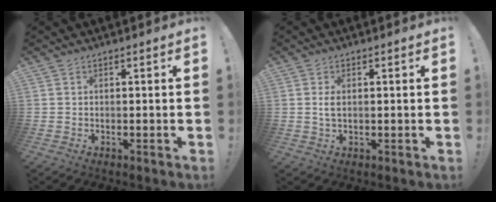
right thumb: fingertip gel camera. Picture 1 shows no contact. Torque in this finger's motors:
{"motor_torque": [-0.08, 0.09, -0.05, -0.19, 0.07]}